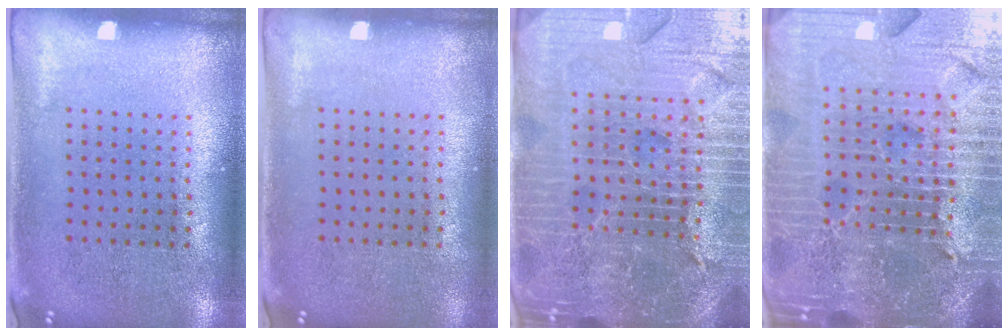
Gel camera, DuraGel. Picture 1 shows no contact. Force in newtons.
{"total": 0.0}
{"total": 6.1, "press": 5.4, "slide": 2.8}
{"total": 7.1, "press": 6.2, "slide": 3.5}